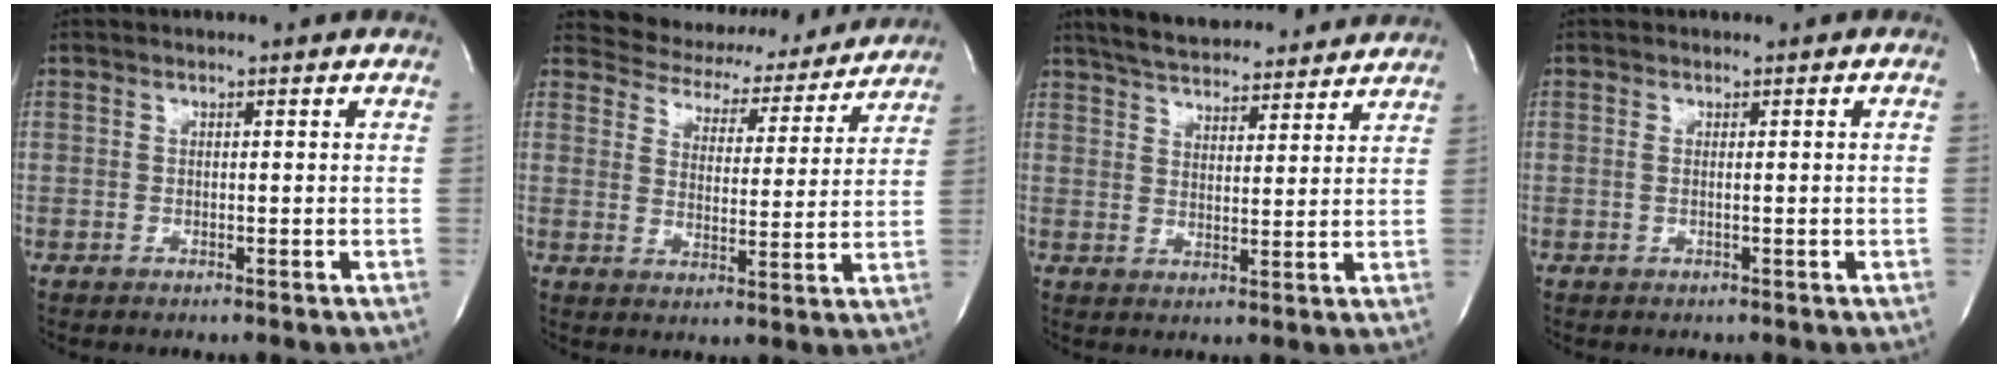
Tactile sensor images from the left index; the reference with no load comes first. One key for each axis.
{"total": 13.5, "fx": 12.6, "fy": 4.5, "fz": 1.6, "tx": -0.009, "ty": -0.001, "tz": 0.155}
{"total": 15.9, "fx": 14.6, "fy": 3.4, "fz": 5.5, "tx": -0.089, "ty": 0.025, "tz": 0.211}
{"total": 1.0, "fx": 0.0, "fy": -0.2, "fz": 1.0, "tx": -0.025, "ty": 0.007, "tz": 0.005}